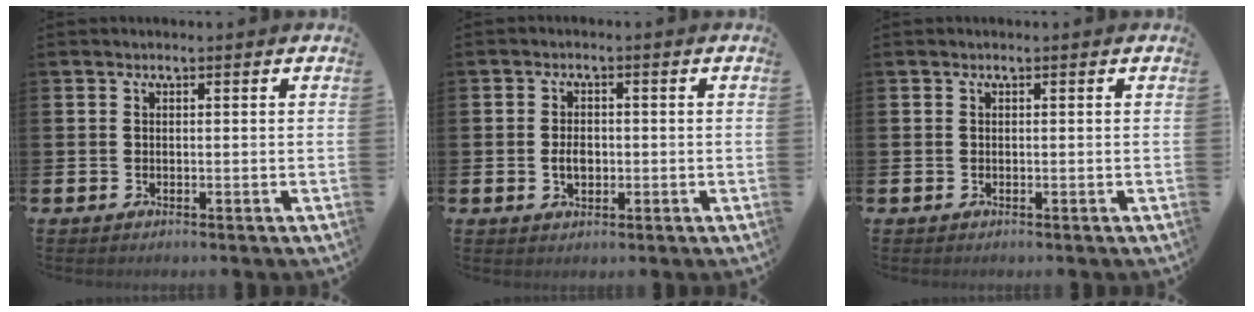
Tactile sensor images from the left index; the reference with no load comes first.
{"total": 2.6, "force": [-0.3, 1.8, 1.9], "torque": [-0.018, -0.002, -0.011]}
{"total": 0.0}